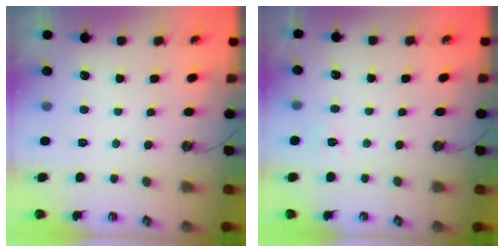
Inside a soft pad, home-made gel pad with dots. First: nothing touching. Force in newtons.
{"total": 4.5, "press": 4.5, "slide": 0.6}